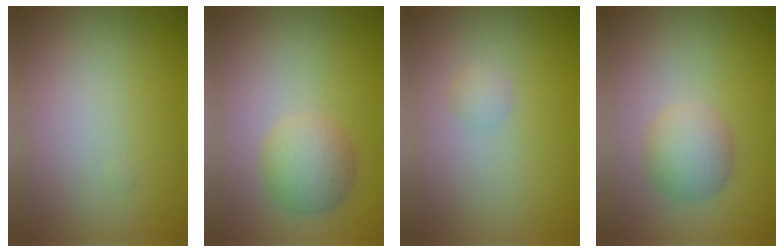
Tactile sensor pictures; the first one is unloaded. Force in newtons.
{"total": 3.3, "press": 3.3, "slide": 0.1}
{"total": 0.7, "press": 0.7, "slide": 0.0}
{"total": 2.9, "press": 2.9, "slide": 0.0}